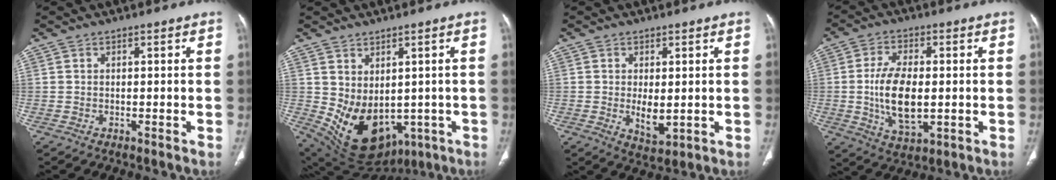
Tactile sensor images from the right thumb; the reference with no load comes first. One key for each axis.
{"total": 15.0, "fx": -2.3, "fy": 10.4, "fz": 10.5, "tx": -0.163, "ty": -0.009, "tz": 0.006}
{"total": 4.8, "fx": -0.3, "fy": 2.3, "fz": 4.2, "tx": -0.065, "ty": -0.014, "tz": 0.004}
{"total": 11.6, "fx": -0.8, "fy": 5.8, "fz": 10.0, "tx": -0.187, "ty": -0.006, "tz": -0.009}